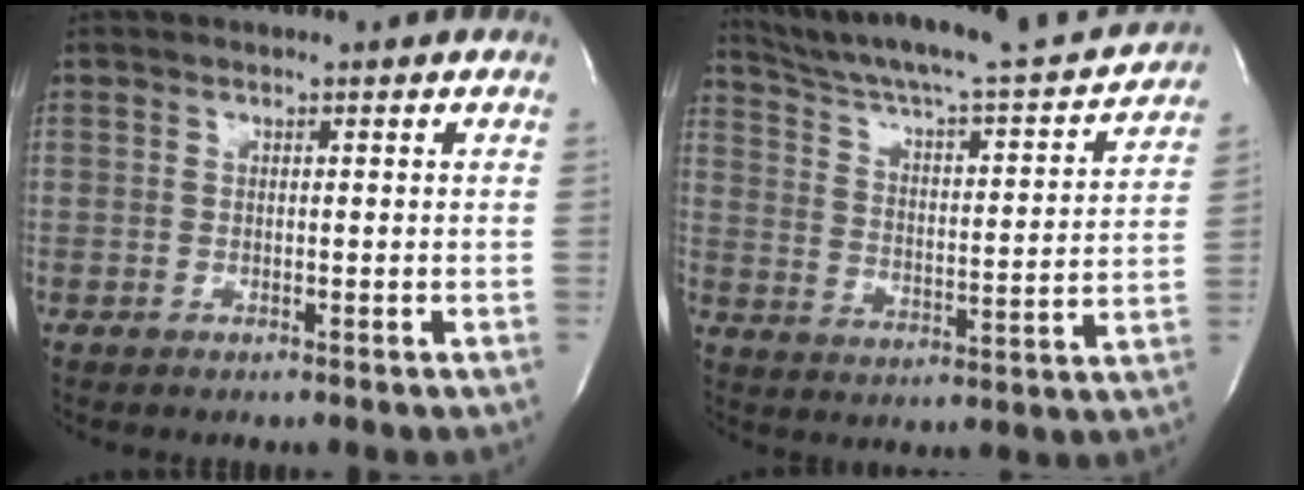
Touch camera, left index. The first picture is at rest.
{"total": 22.9, "force": [21.0, 2.3, 9.0], "torque": [-0.147, -0.023, 0.293]}